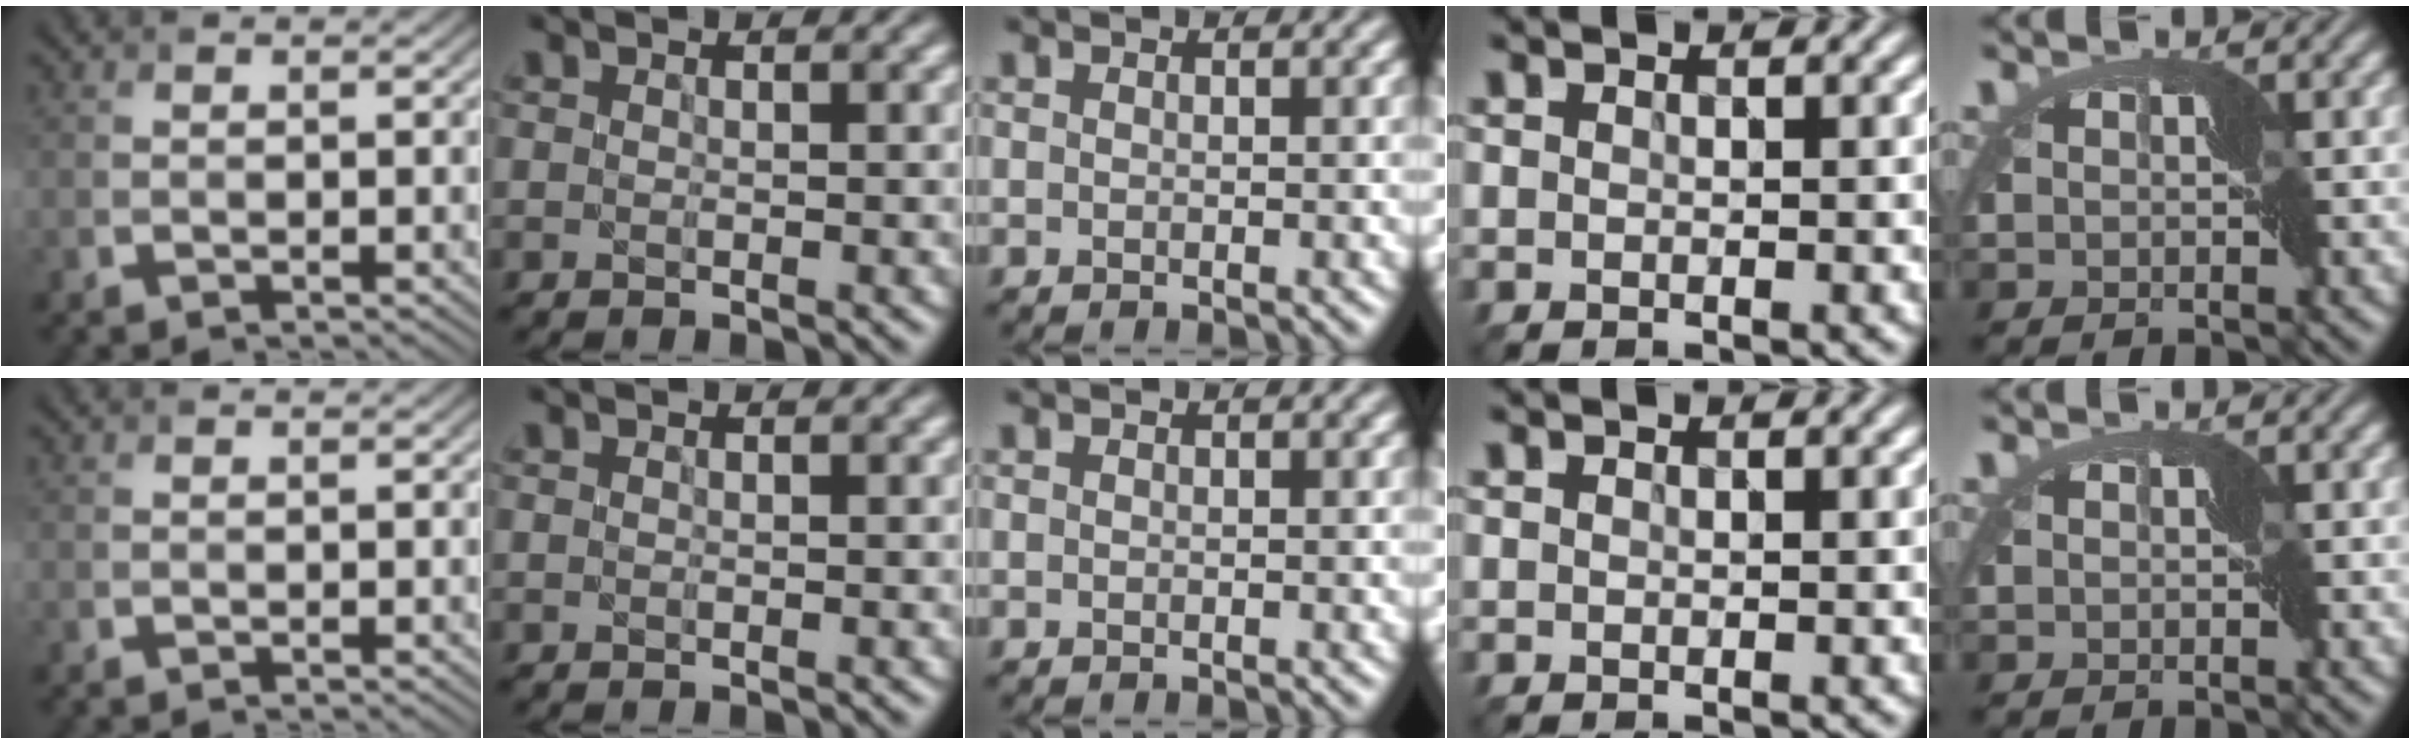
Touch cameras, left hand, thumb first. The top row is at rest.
{}